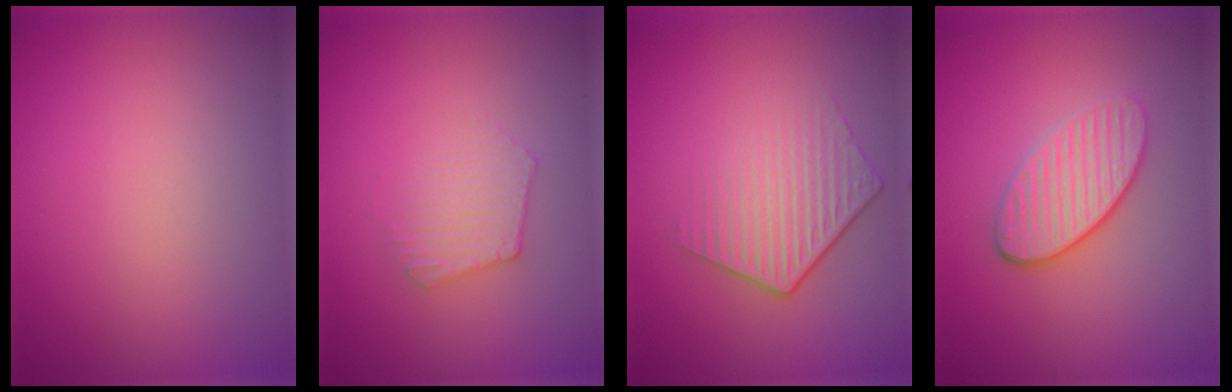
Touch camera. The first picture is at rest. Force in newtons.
{"total": 2.4, "press": 2.4, "slide": 0.3}
{"total": 4.2, "press": 2.9, "slide": 3.0}
{"total": 3.7, "press": 3.2, "slide": 1.9}